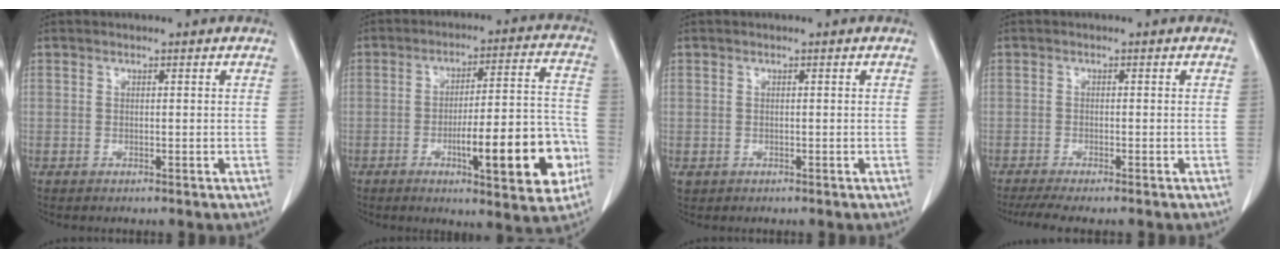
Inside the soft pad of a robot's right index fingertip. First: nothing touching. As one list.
[{"total": 16.1, "force": [-5.4, 2.9, 14.8], "torque": [-0.197, 0.014, -0.073]}, {"total": 0.9, "force": [-0.1, 0.9, 0.1], "torque": [0.000, 0.005, 0.003]}, {"total": 6.0, "force": [-5.0, 0.6, 3.3], "torque": [-0.047, -0.013, -0.078]}]